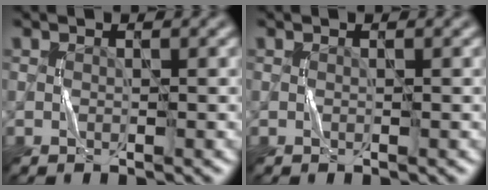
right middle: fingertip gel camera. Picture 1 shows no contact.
{"total": 0.0}